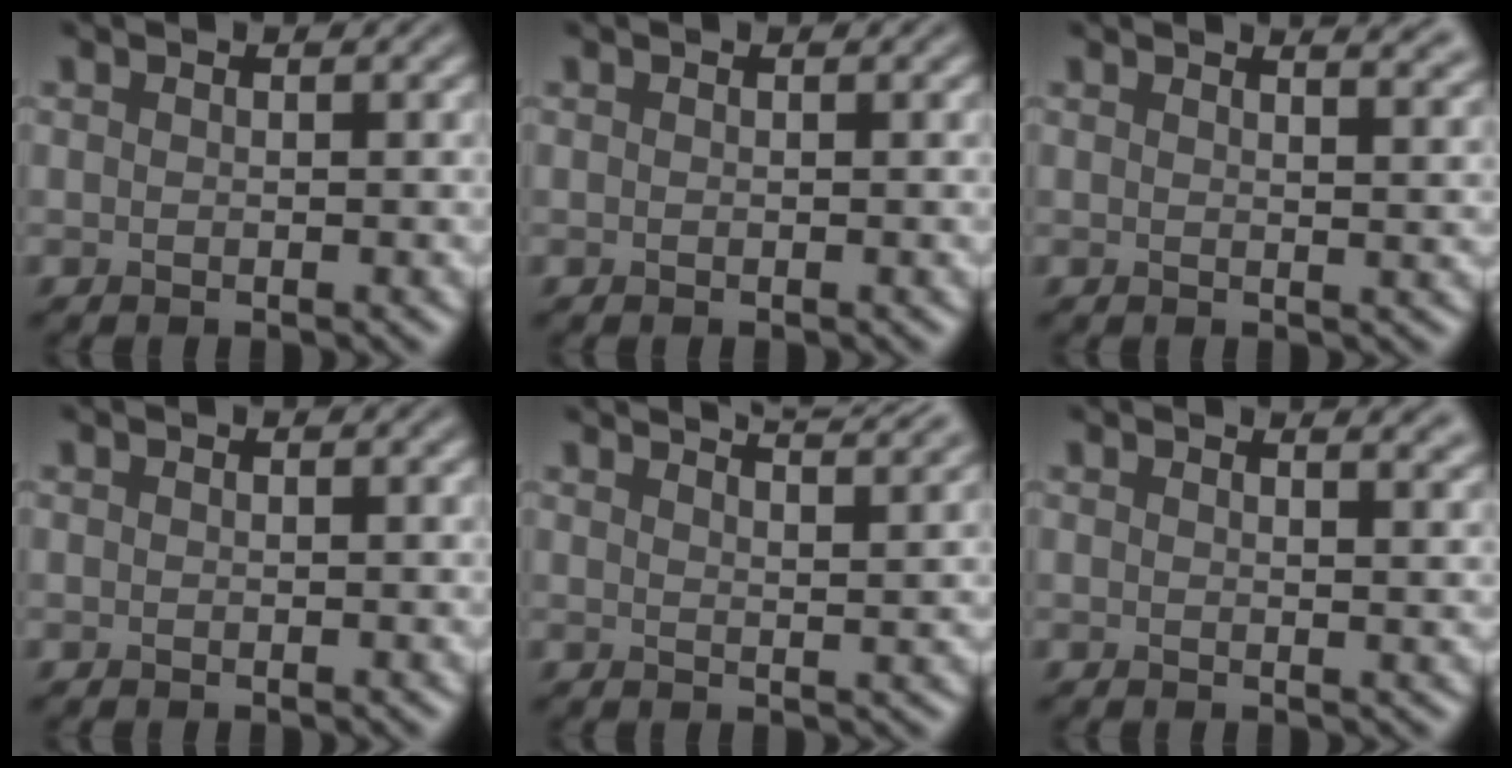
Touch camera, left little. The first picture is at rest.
{"total": 0.0}
{"total": 4.8, "force": [3.6, 1.8, 2.6], "torque": [-0.001, 0.029, 0.014]}
{"total": 0.0}
{"total": 7.1, "force": [5.8, 1.9, 3.5], "torque": [-0.020, 0.038, 0.038]}
{"total": 3.5, "force": [2.7, 1.4, 1.9], "torque": [0.002, 0.017, 0.017]}